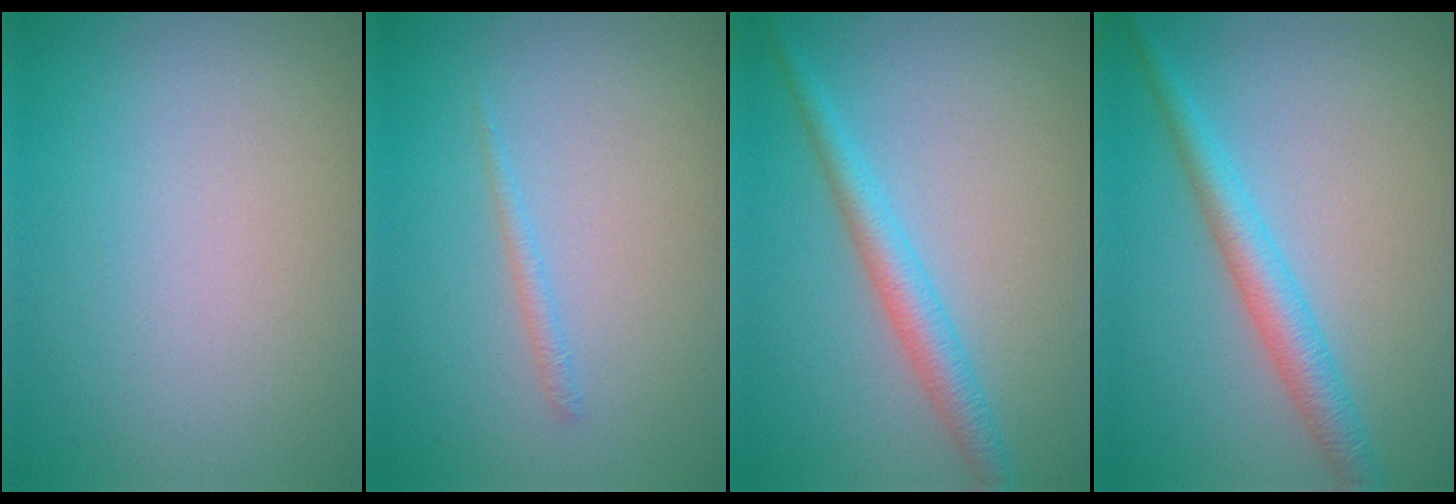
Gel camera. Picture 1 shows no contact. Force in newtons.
{"total": 0.9, "press": 0.9, "slide": 0.1}
{"total": 3.0, "press": 3.0, "slide": 0.1}
{"total": 3.4, "press": 3.4, "slide": 0.1}